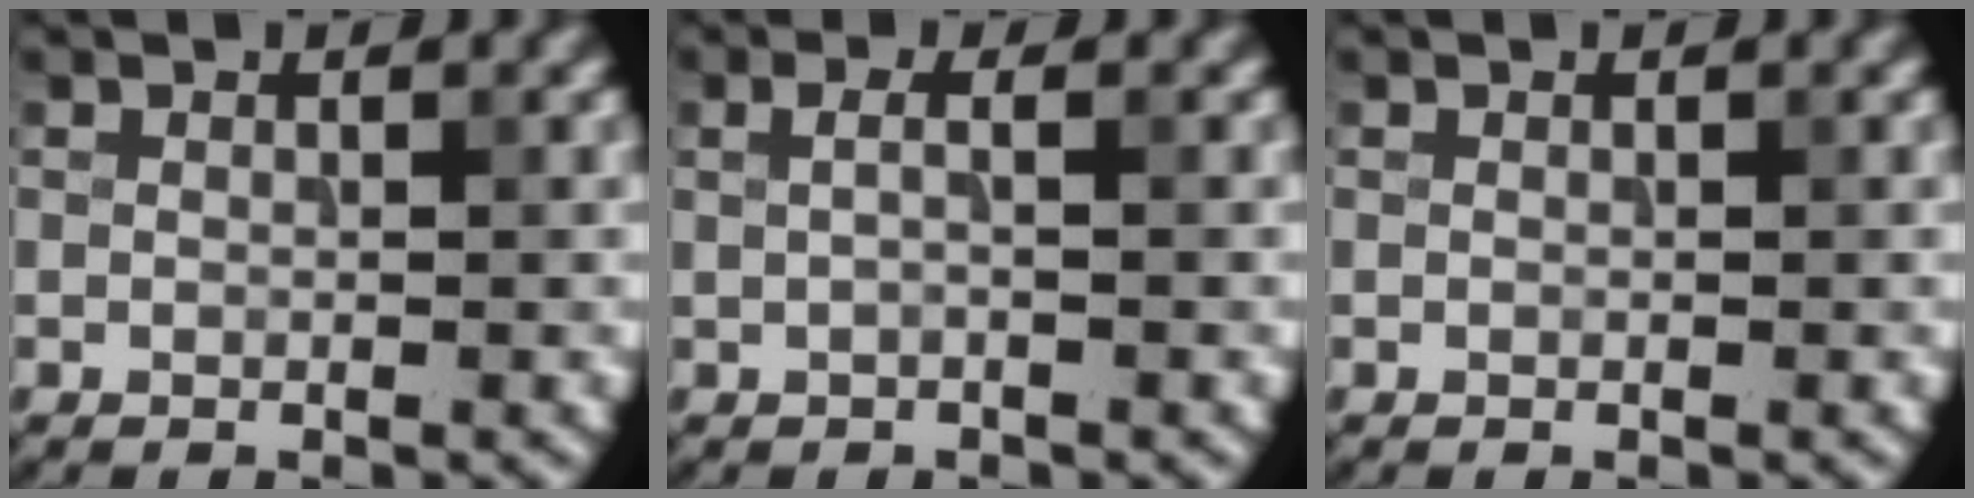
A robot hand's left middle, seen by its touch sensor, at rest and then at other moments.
{"total": 1.5, "force": [0.2, 0.5, 1.4], "torque": [-0.019, -0.008, -0.007]}
{"total": 0.0}